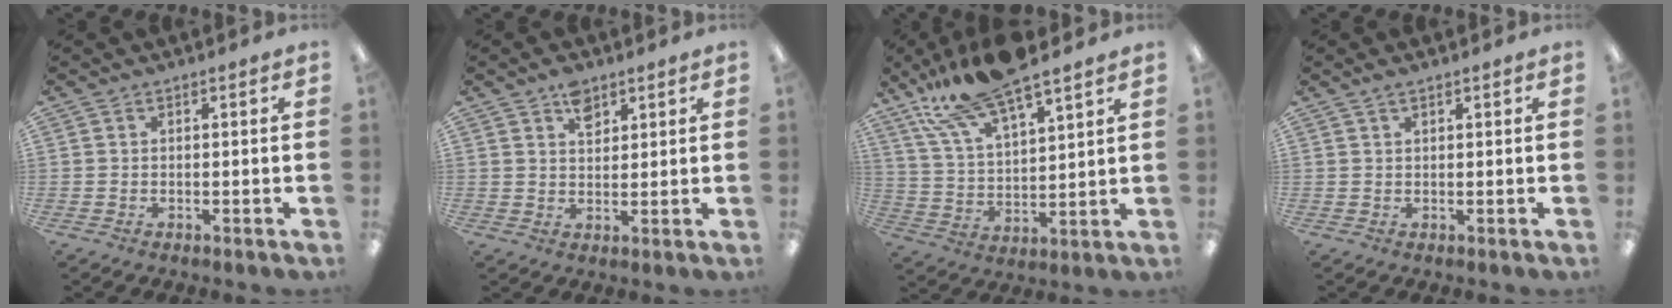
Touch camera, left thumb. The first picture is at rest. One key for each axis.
{"total": 4.7, "fx": 3.0, "fy": 2.9, "fz": 2.2, "tx": -0.018, "ty": -0.010, "tz": 0.049}
{"total": 16.8, "fx": 13.5, "fy": 4.8, "fz": 8.9, "tx": -0.180, "ty": -0.064, "tz": 0.238}
{"total": 1.2, "fx": 0.9, "fy": 0.3, "fz": 0.8, "tx": -0.017, "ty": 0.001, "tz": 0.016}